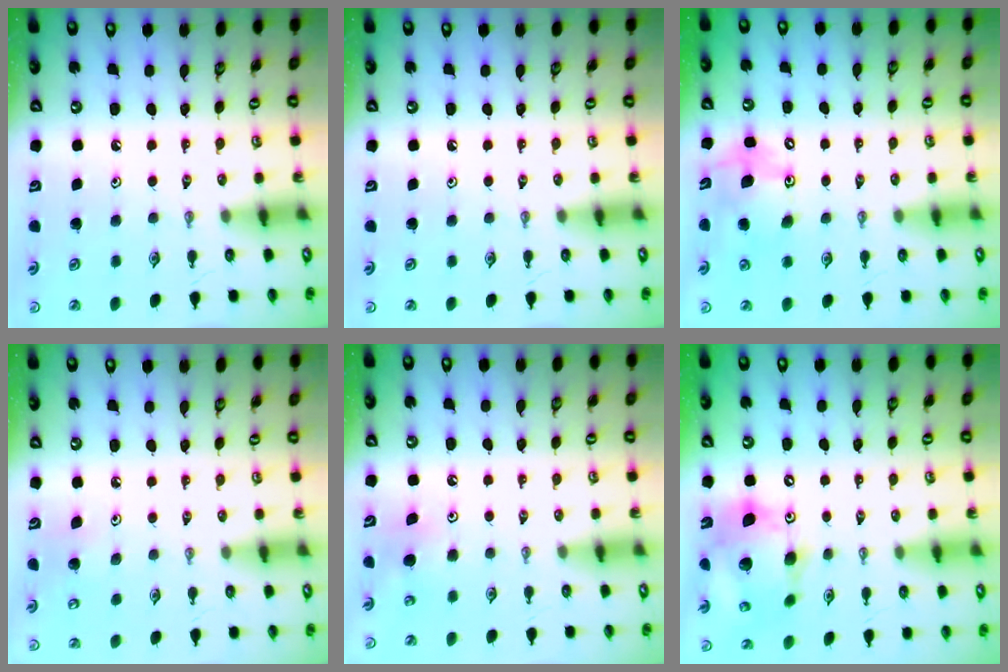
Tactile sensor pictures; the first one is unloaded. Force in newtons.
{"total": 0.0}
{"total": 12.0, "press": 11.7, "slide": 2.5}
{"total": 6.4, "press": 6.3, "slide": 0.9}
{"total": 5.4, "press": 5.3, "slide": 0.9}
{"total": 15.9, "press": 15.7, "slide": 2.4}